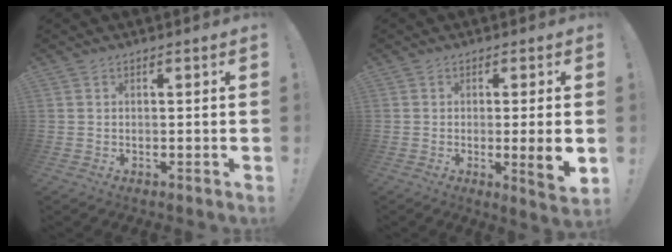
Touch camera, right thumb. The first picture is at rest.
{"total": 7.0, "force": [-1.0, -0.1, 6.9], "torque": [-0.101, -0.010, -0.016]}